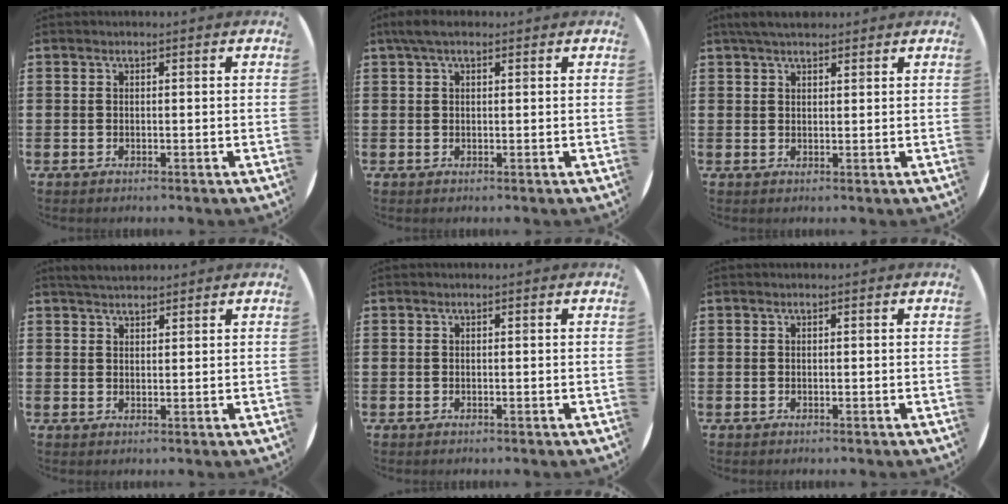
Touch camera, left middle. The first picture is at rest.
{"total": 2.2, "force": [1.3, 0.8, 1.5], "torque": [-0.031, 0.007, 0.022]}
{"total": 2.9, "force": [2.5, 0.8, 1.2], "torque": [-0.027, 0.004, 0.046]}
{"total": 2.7, "force": [2.6, 0.5, 0.4], "torque": [-0.011, -0.001, 0.049]}
{"total": 0.0}
{"total": 0.0}